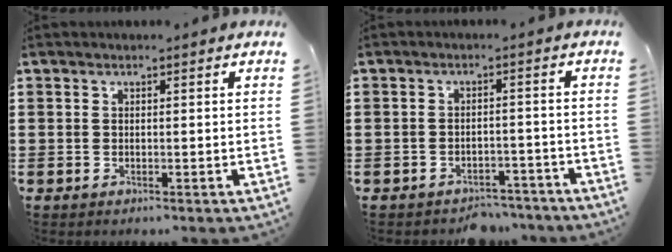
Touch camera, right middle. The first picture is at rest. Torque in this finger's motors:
{"motor_torque": [-0.14, -0.18, -0.16, -0.21]}